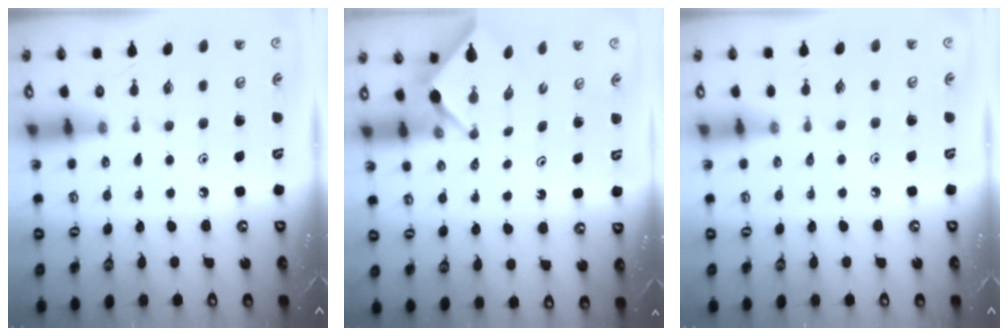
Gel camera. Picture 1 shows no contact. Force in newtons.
{"total": 2.4, "press": 2.4, "slide": 0.3}
{"total": 1.9, "press": 1.9, "slide": 0.3}